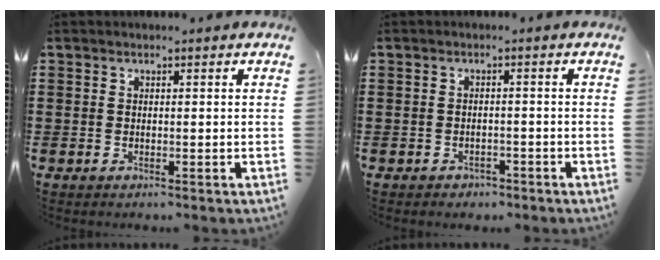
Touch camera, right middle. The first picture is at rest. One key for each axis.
{"total": 1.3, "fx": -1.2, "fy": 0.6, "fz": 0.1, "tx": -0.008, "ty": 0.000, "tz": -0.027}